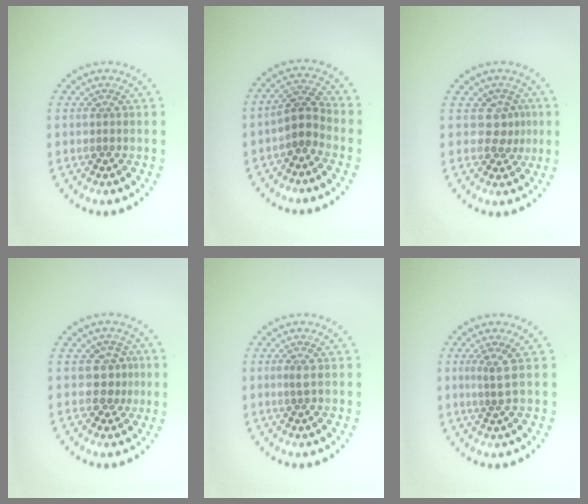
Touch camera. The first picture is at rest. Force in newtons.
{"total": 2.6, "press": 2.1, "slide": 1.6}
{"total": 2.0, "press": 1.4, "slide": 1.3}
{"total": 2.0, "press": 1.5, "slide": 1.3}
{"total": 0.9, "press": 0.6, "slide": 0.7}
{"total": 1.6, "press": 1.1, "slide": 1.2}